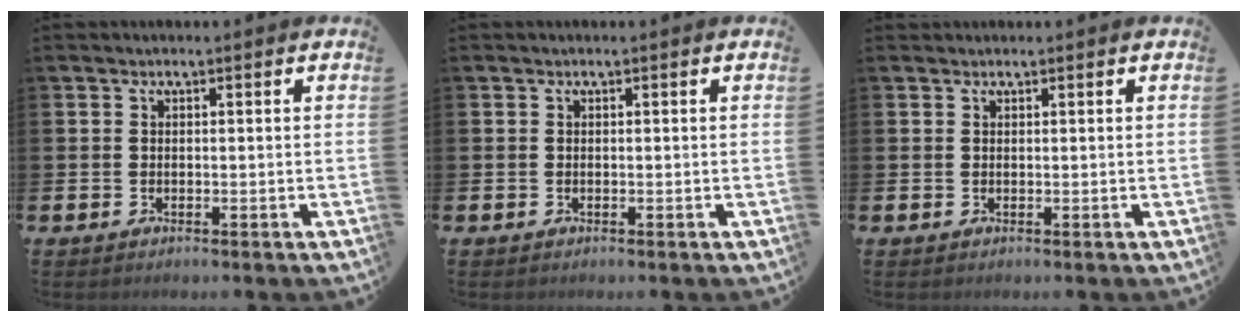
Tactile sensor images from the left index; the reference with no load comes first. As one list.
[{"total": 0.0}, {"total": 0.6, "force": [0.6, 0.2, 0.0], "torque": [0.012, -0.003, 0.008]}]